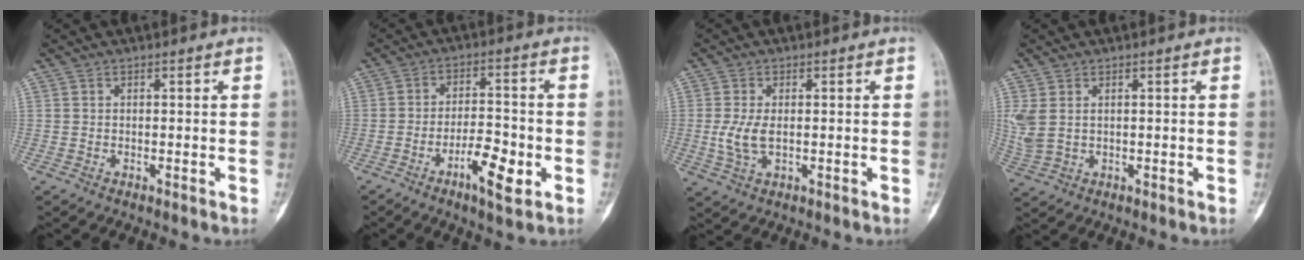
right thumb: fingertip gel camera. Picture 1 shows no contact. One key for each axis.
{"total": 8.5, "fx": -3.5, "fy": 2.9, "fz": 7.2, "tx": -0.115, "ty": 0.019, "tz": -0.057}
{"total": 4.6, "fx": -0.1, "fy": 2.3, "fz": 4.0, "tx": -0.096, "ty": -0.007, "tz": -0.001}
{"total": 4.5, "fx": 1.1, "fy": 2.9, "fz": 3.2, "tx": -0.088, "ty": 0.001, "tz": 0.030}